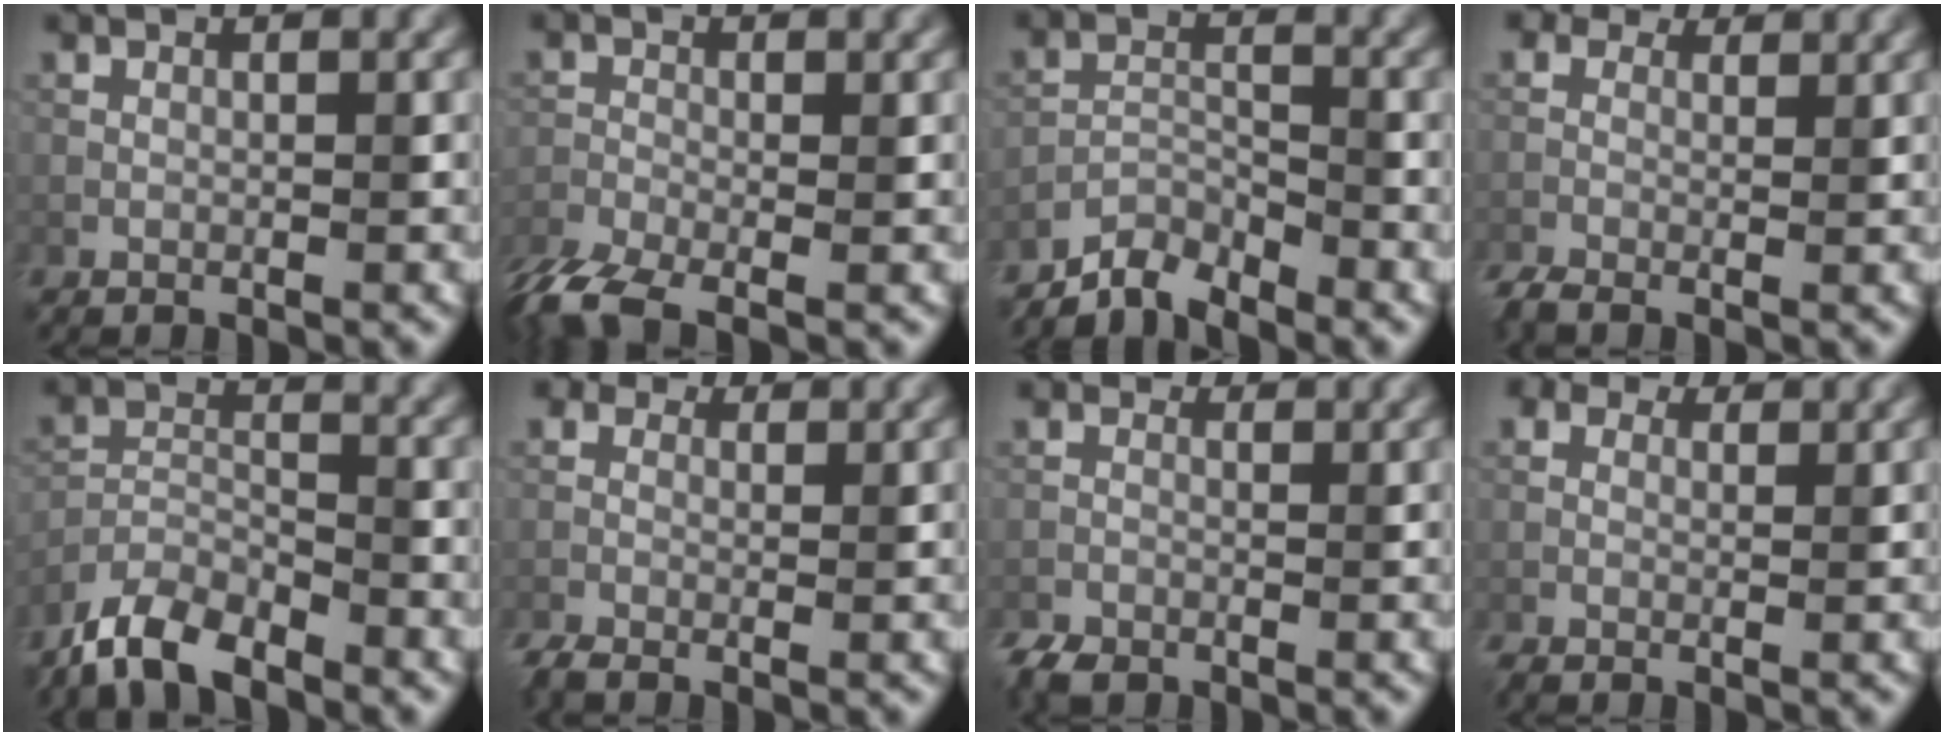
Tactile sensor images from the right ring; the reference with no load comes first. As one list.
[{"total": 6.3, "force": [-4.5, 2.1, 3.9], "torque": [-0.087, -0.023, -0.091]}, {"total": 3.1, "force": [-3.0, 0.3, -0.2], "torque": [0.001, 0.005, -0.061]}, {"total": 4.2, "force": [0.6, 3.1, 2.8], "torque": [-0.061, 0.000, 0.005]}, {"total": 5.4, "force": [-4.7, 1.8, 1.9], "torque": [-0.039, -0.006, -0.092]}, {"total": 4.0, "force": [0.4, 2.9, 2.6], "torque": [-0.056, -0.001, 0.004]}, {"total": 3.4, "force": [-1.5, 2.6, 1.6], "torque": [-0.027, -0.001, -0.032]}, {"total": 4.7, "force": [2.4, 3.1, 2.6], "torque": [-0.057, 0.007, 0.024]}]